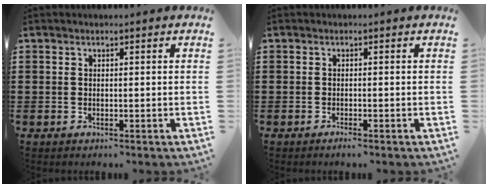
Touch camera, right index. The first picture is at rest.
{"total": 0.9, "force": [-0.8, -0.1, 0.4], "torque": [-0.011, -0.007, -0.014]}